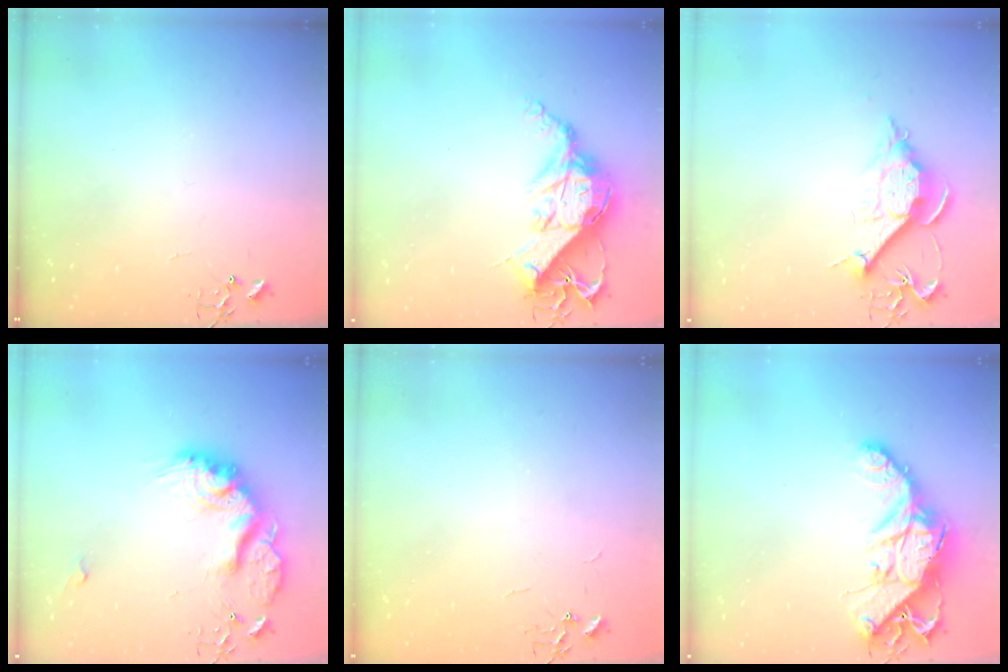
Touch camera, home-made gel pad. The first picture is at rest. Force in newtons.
{"total": 13.9, "press": 13.8, "slide": 1.4}
{"total": 10.2, "press": 10.2, "slide": 1.0}
{"total": 19.5, "press": 19.5, "slide": 1.0}
{"total": 2.2, "press": 2.2, "slide": 0.3}
{"total": 16.1, "press": 16.1, "slide": 1.6}